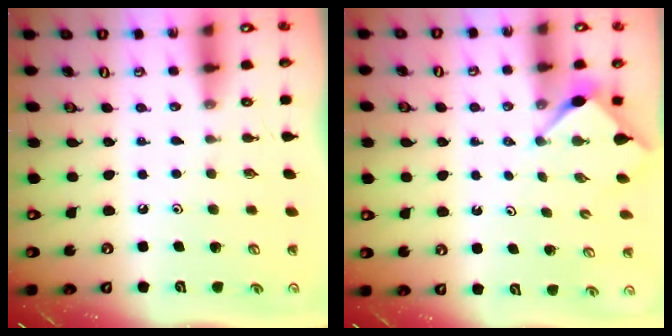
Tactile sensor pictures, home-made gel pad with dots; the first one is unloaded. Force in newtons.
{"total": 2.9, "press": 2.9, "slide": 0.4}